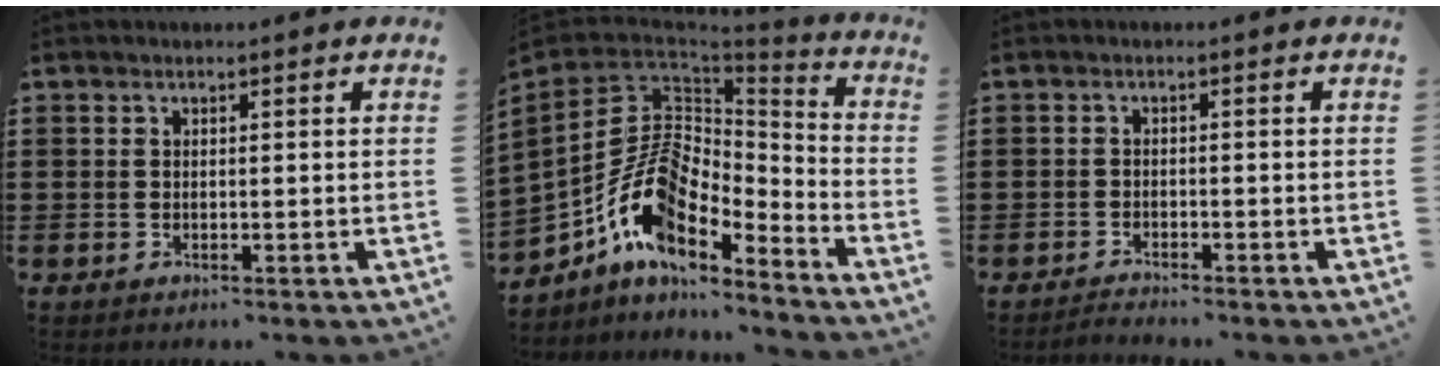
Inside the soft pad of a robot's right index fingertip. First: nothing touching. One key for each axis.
{"total": 14.0, "fx": -7.1, "fy": 6.1, "fz": 10.5, "tx": -0.236, "ty": 0.003, "tz": -0.146}
{"total": 1.8, "fx": -1.8, "fy": -0.2, "fz": -0.1, "tx": -0.001, "ty": 0.002, "tz": -0.037}